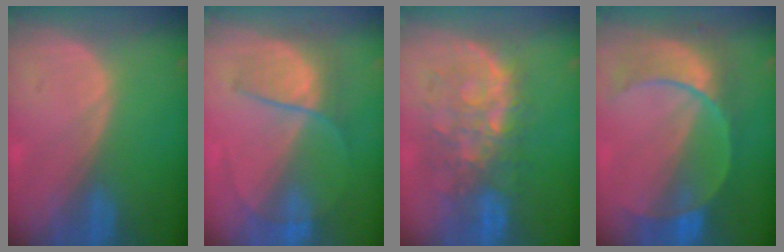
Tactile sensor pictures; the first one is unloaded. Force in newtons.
{"total": 6.5, "press": 6.4, "slide": 1.0}
{"total": 9.5, "press": 8.8, "slide": 3.6}
{"total": 9.4, "press": 8.5, "slide": 4.0}